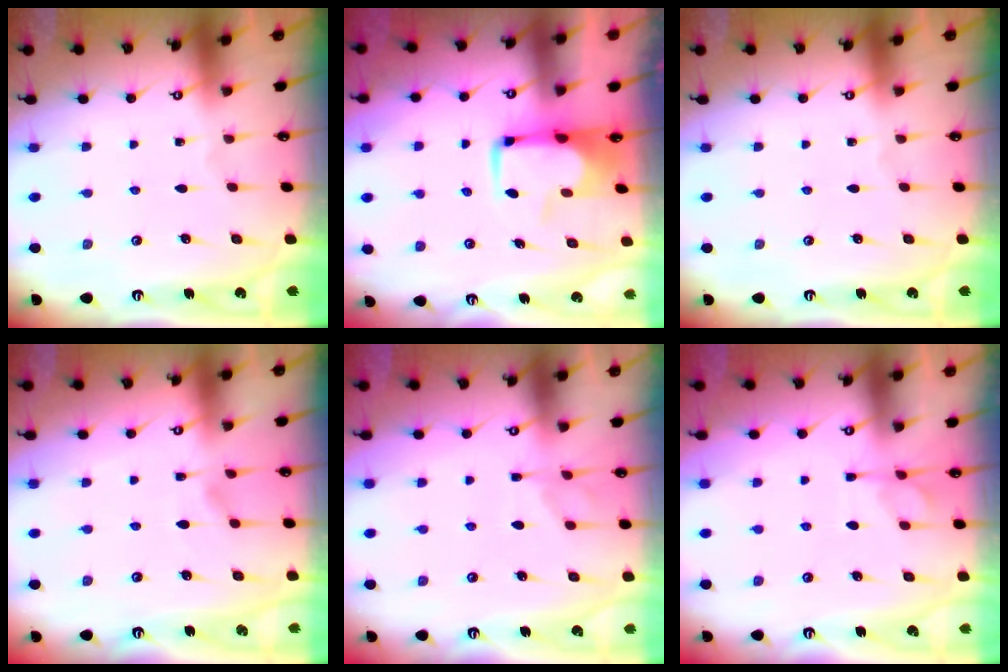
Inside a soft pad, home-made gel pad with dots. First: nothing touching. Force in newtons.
{"total": 0.6, "press": 0.3, "slide": 0.5}
{"total": 0.0}
{"total": 1.8, "press": 1.6, "slide": 1.0}
{"total": 1.6, "press": 1.0, "slide": 1.2}
{"total": 2.9, "press": 2.6, "slide": 1.4}